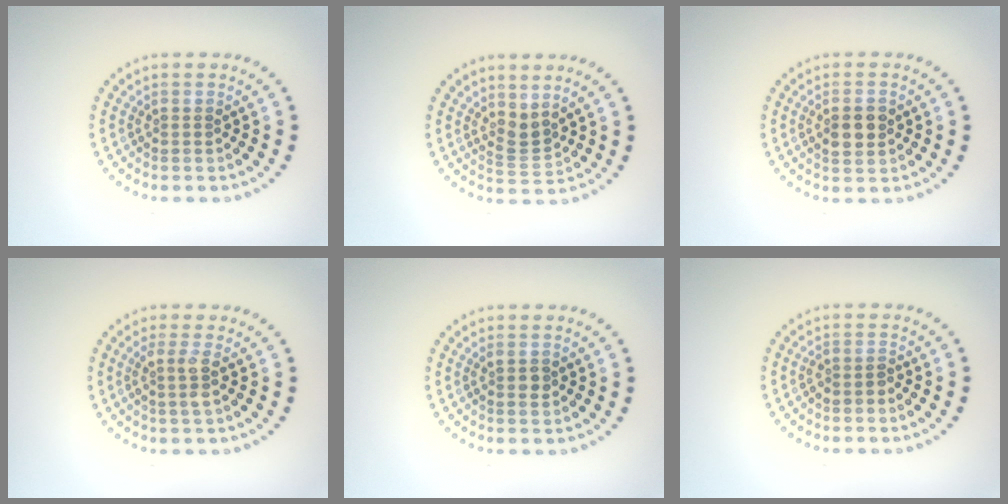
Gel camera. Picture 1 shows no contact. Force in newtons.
{"total": 2.0, "press": 1.3, "slide": 1.5}
{"total": 2.7, "press": 2.7, "slide": 0.2}
{"total": 1.7, "press": 1.4, "slide": 1.1}
{"total": 1.1, "press": 1.1, "slide": 0.2}
{"total": 1.3, "press": 1.1, "slide": 0.8}